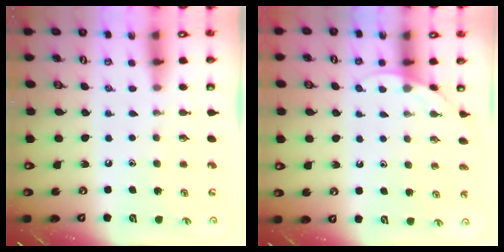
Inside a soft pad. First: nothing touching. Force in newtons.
{"total": 3.9, "press": 3.9, "slide": 0.3}